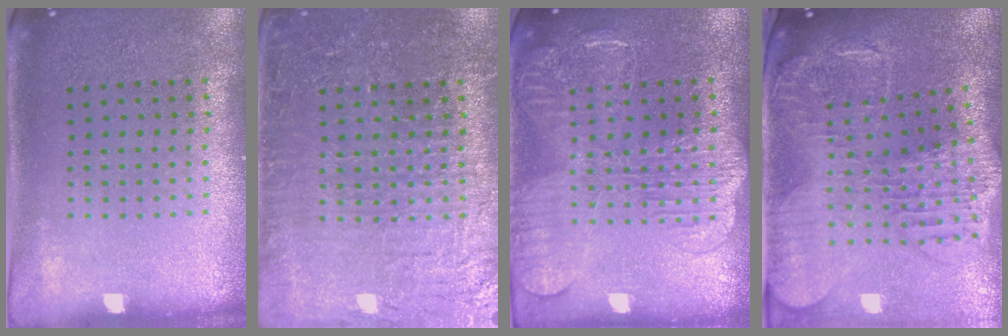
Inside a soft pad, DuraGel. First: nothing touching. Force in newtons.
{"total": 4.1, "press": 4.0, "slide": 1.1}
{"total": 2.4, "press": 2.3, "slide": 0.5}
{"total": 2.9, "press": 2.4, "slide": 1.5}